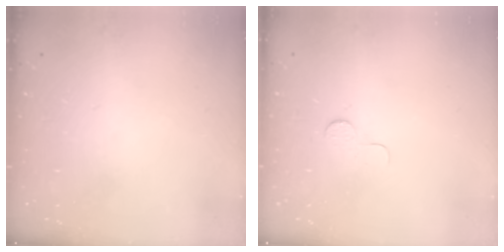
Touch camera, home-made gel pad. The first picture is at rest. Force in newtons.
{"total": 3.7, "press": 3.7, "slide": 0.4}